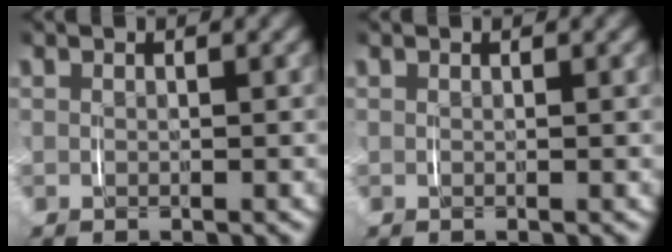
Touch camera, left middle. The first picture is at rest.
{"total": 0.0}